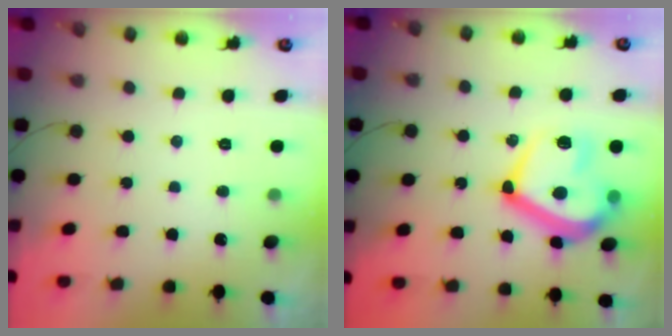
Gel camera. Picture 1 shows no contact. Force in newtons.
{"total": 18.1, "press": 18.1, "slide": 1.0}